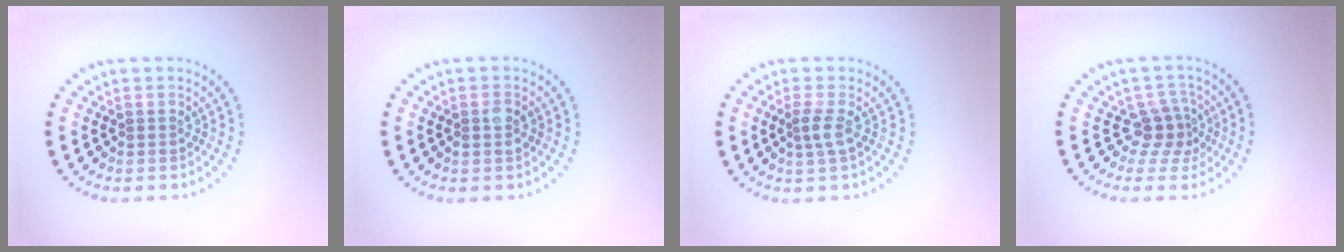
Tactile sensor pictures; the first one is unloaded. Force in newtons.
{"total": 1.3, "press": 1.3, "slide": 0.2}
{"total": 1.6, "press": 1.3, "slide": 1.0}
{"total": 2.5, "press": 1.7, "slide": 1.8}